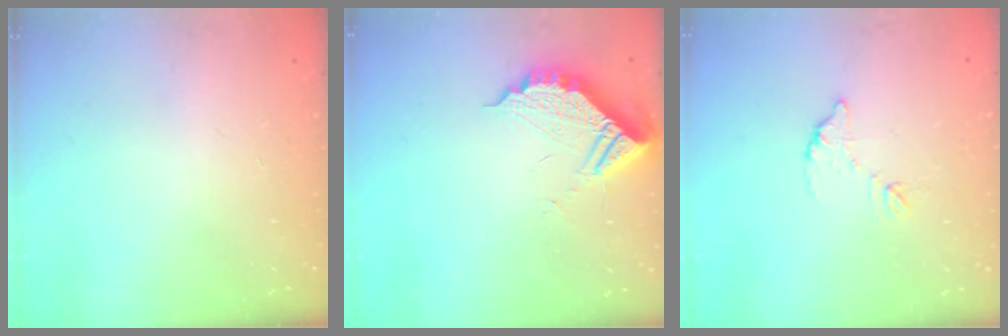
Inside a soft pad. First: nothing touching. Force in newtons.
{"total": 10.4, "press": 10.3, "slide": 1.0}
{"total": 8.0, "press": 8.0, "slide": 0.4}